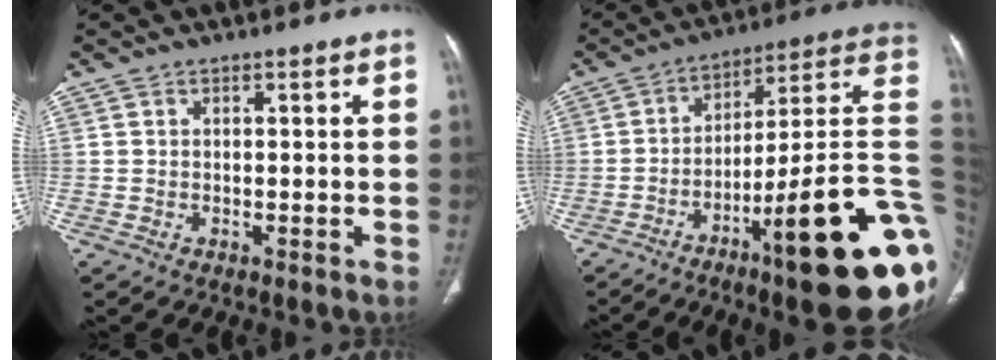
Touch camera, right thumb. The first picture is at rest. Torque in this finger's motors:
{"motor_torque": [3.70, 1.31, 1.36, -1.41, 0.56]}